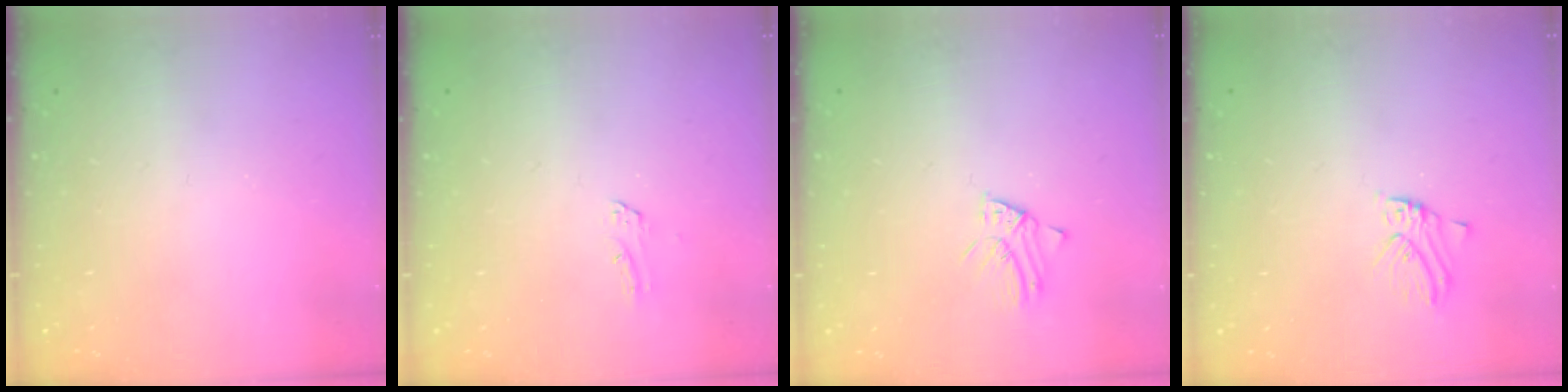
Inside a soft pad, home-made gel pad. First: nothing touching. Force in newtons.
{"total": 1.5, "press": 1.4, "slide": 0.1}
{"total": 1.8, "press": 1.7, "slide": 0.2}
{"total": 2.1, "press": 2.1, "slide": 0.2}